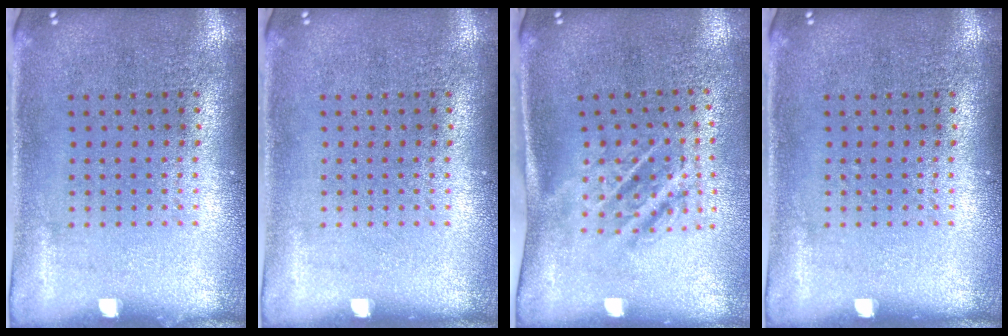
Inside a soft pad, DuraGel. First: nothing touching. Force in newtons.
{"total": 0.0}
{"total": 1.7, "press": 1.1, "slide": 1.3}
{"total": 0.0}